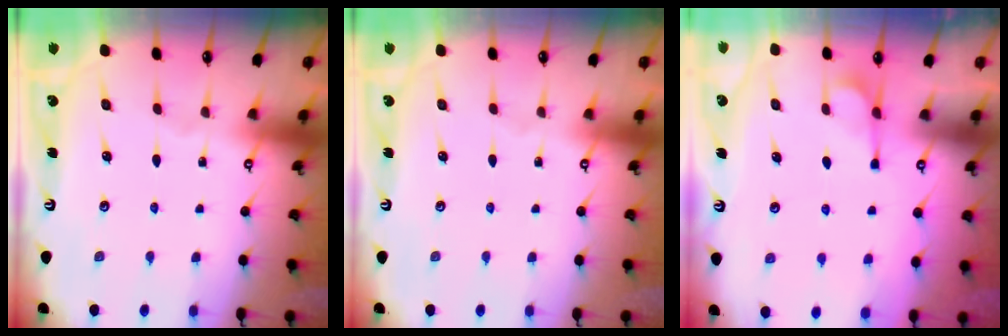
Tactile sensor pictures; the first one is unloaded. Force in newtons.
{"total": 0.0}
{"total": 3.1, "press": 2.9, "slide": 1.0}